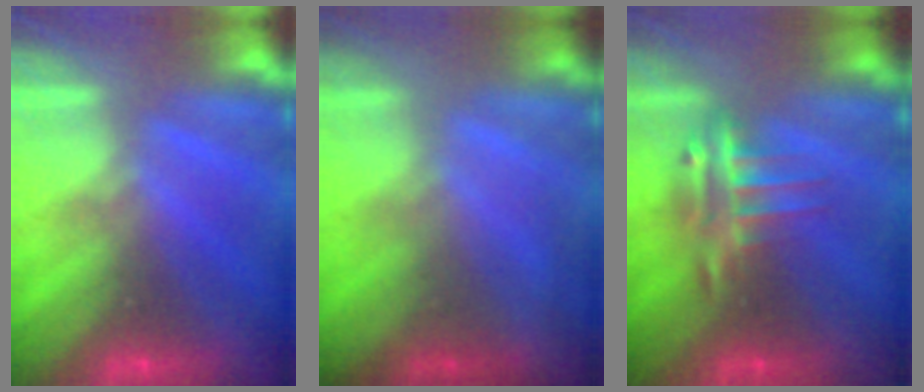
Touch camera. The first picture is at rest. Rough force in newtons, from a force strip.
{"total": 1.5}
{"total": 6.2}